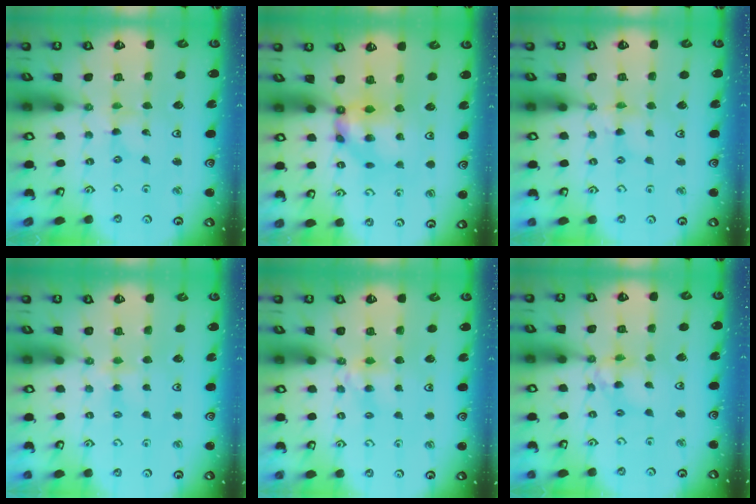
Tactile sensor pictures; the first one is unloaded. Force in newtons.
{"total": 6.6, "press": 6.6, "slide": 0.6}
{"total": 2.9, "press": 2.9, "slide": 0.4}
{"total": 3.8, "press": 3.8, "slide": 0.7}
{"total": 4.3, "press": 4.3, "slide": 0.4}
{"total": 8.3, "press": 8.2, "slide": 0.9}